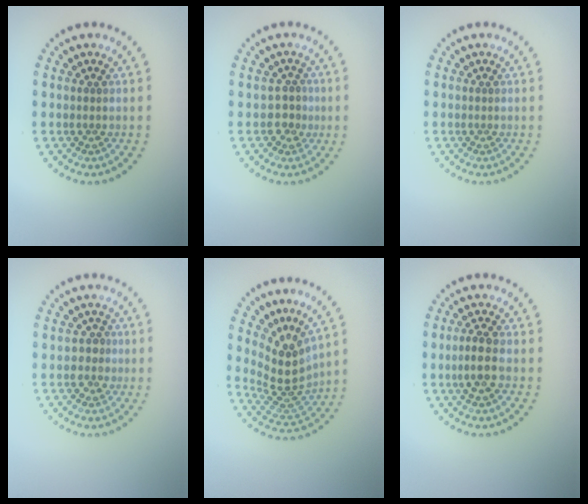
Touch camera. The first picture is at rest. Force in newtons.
{"total": 1.7, "press": 1.5, "slide": 0.9}
{"total": 0.0}
{"total": 1.8, "press": 1.6, "slide": 0.9}
{"total": 3.9, "press": 2.7, "slide": 2.9}
{"total": 2.6, "press": 2.5, "slide": 0.7}